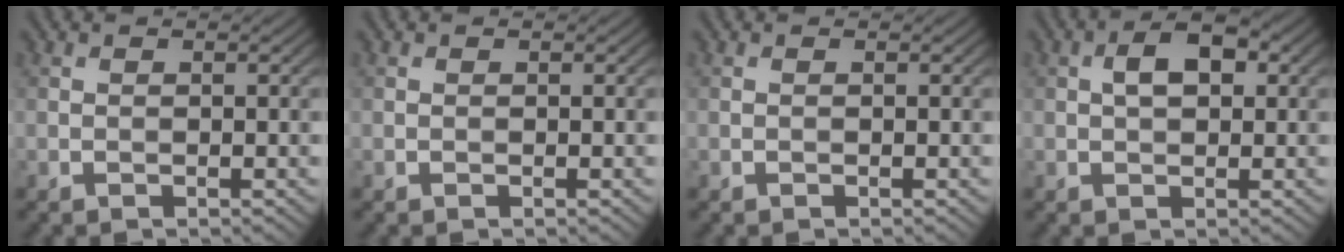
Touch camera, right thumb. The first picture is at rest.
{"total": 0.0}
{"total": 0.0}
{"total": 4.3, "force": [1.0, 2.4, 3.5], "torque": [-0.063, 0.009, 0.013]}